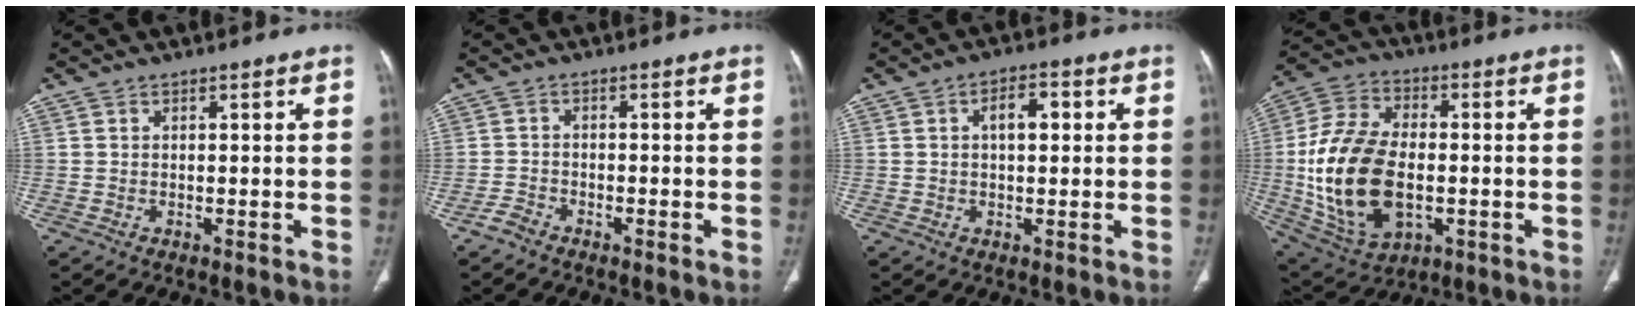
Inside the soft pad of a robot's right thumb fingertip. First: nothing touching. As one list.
[{"total": 2.0, "force": [-1.8, 0.6, 0.7], "torque": [-0.016, -0.001, -0.040]}, {"total": 4.7, "force": [1.0, 2.5, 3.9], "torque": [-0.049, 0.010, 0.011]}, {"total": 21.2, "force": [-2.2, 12.8, 16.7], "torque": [-0.326, 0.006, -0.026]}]